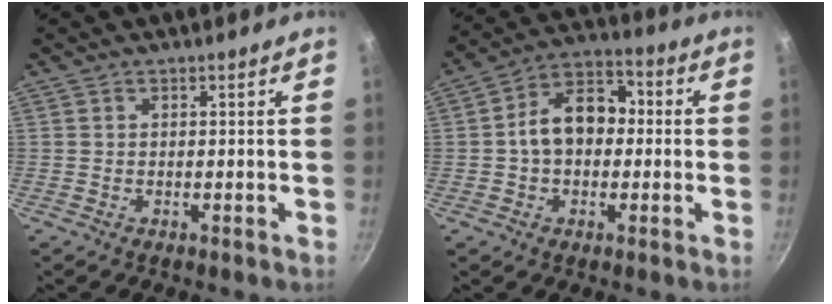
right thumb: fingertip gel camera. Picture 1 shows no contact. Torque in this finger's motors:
{"motor_torque": [1.16, 0.96, 1.28, -0.20, 0.11]}